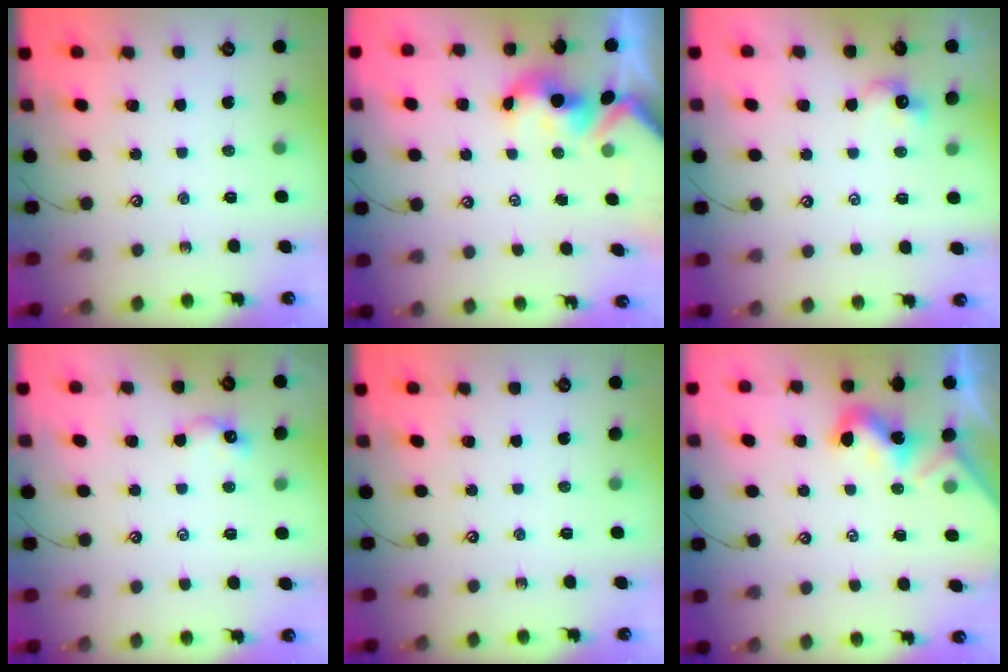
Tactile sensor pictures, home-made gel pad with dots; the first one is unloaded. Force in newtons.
{"total": 2.1, "press": 2.0, "slide": 0.7}
{"total": 1.2, "press": 1.1, "slide": 0.5}
{"total": 2.9, "press": 2.8, "slide": 0.7}
{"total": 0.0}
{"total": 1.7, "press": 1.6, "slide": 0.4}